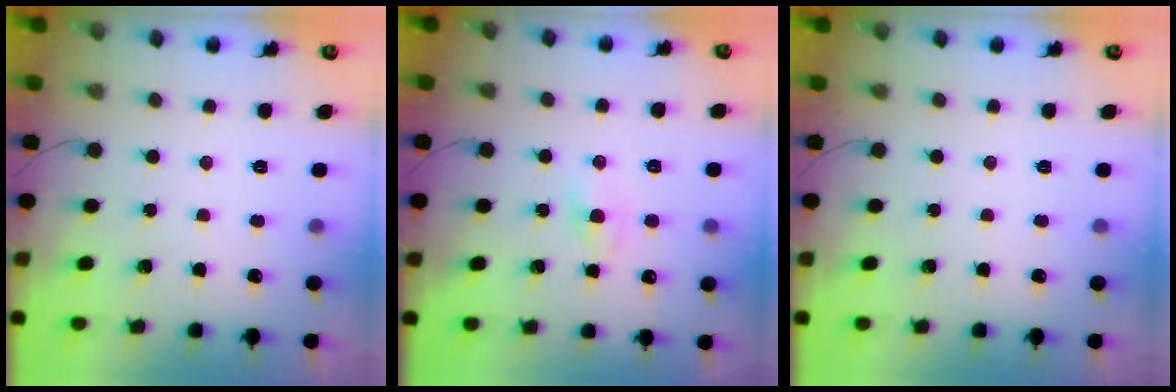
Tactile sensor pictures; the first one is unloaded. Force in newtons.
{"total": 2.3, "press": 2.1, "slide": 0.9}
{"total": 0.0}